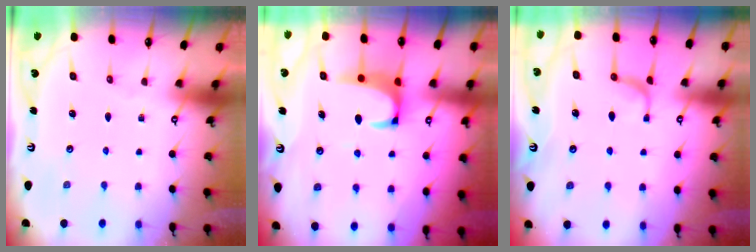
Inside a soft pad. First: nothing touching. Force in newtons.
{"total": 2.1, "press": 1.9, "slide": 0.9}
{"total": 0.0}